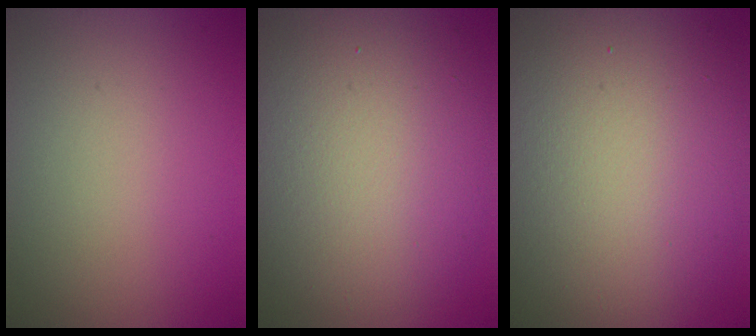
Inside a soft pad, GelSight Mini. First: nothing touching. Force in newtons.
{"total": 12.3, "press": 12.3, "slide": 0.6}
{"total": 14.7, "press": 14.7, "slide": 0.9}